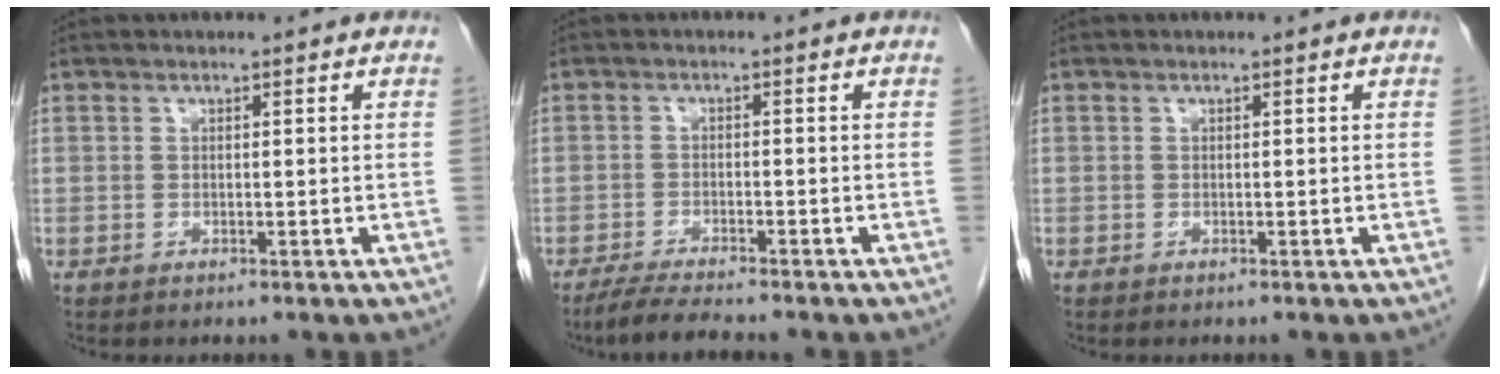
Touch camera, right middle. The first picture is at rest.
{"total": 4.9, "force": [-4.3, -0.1, 2.3], "torque": [-0.046, -0.019, -0.078]}
{"total": 0.0}